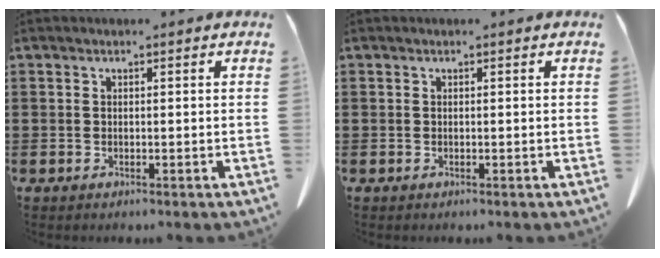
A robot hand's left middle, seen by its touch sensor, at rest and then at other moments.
{"total": 0.0}